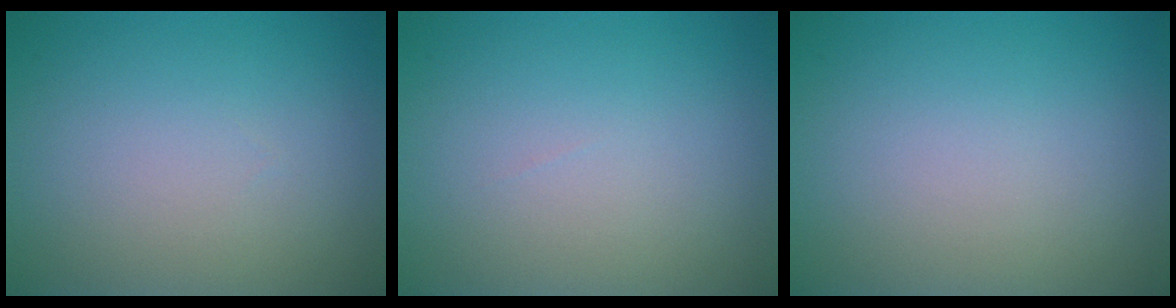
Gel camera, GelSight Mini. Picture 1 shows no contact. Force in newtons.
{"total": 0.0}
{"total": 0.0}